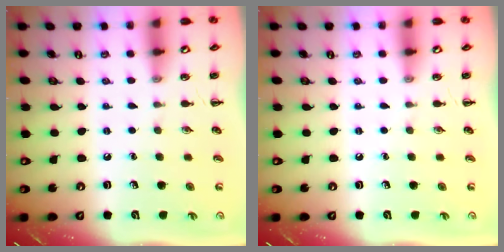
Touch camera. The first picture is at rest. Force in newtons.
{"total": 0.0}